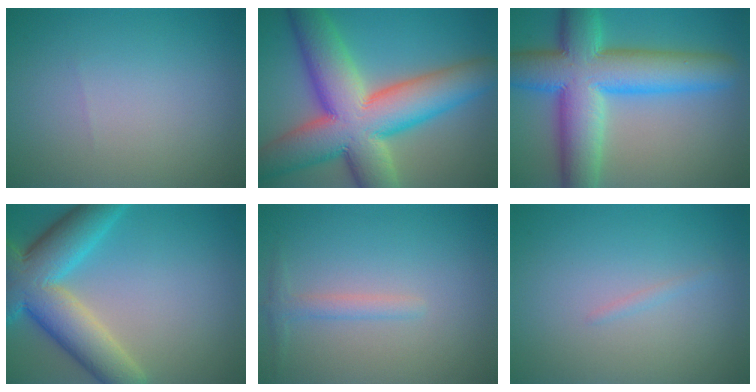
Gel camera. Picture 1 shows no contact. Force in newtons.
{"total": 14.4, "press": 14.4, "slide": 0.9}
{"total": 12.1, "press": 12.1, "slide": 0.3}
{"total": 9.8, "press": 9.8, "slide": 0.6}
{"total": 1.5, "press": 1.5, "slide": 0.0}
{"total": 0.6, "press": 0.6, "slide": 0.1}